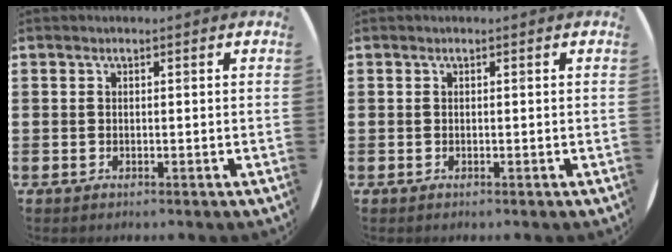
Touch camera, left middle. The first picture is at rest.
{"total": 0.0}